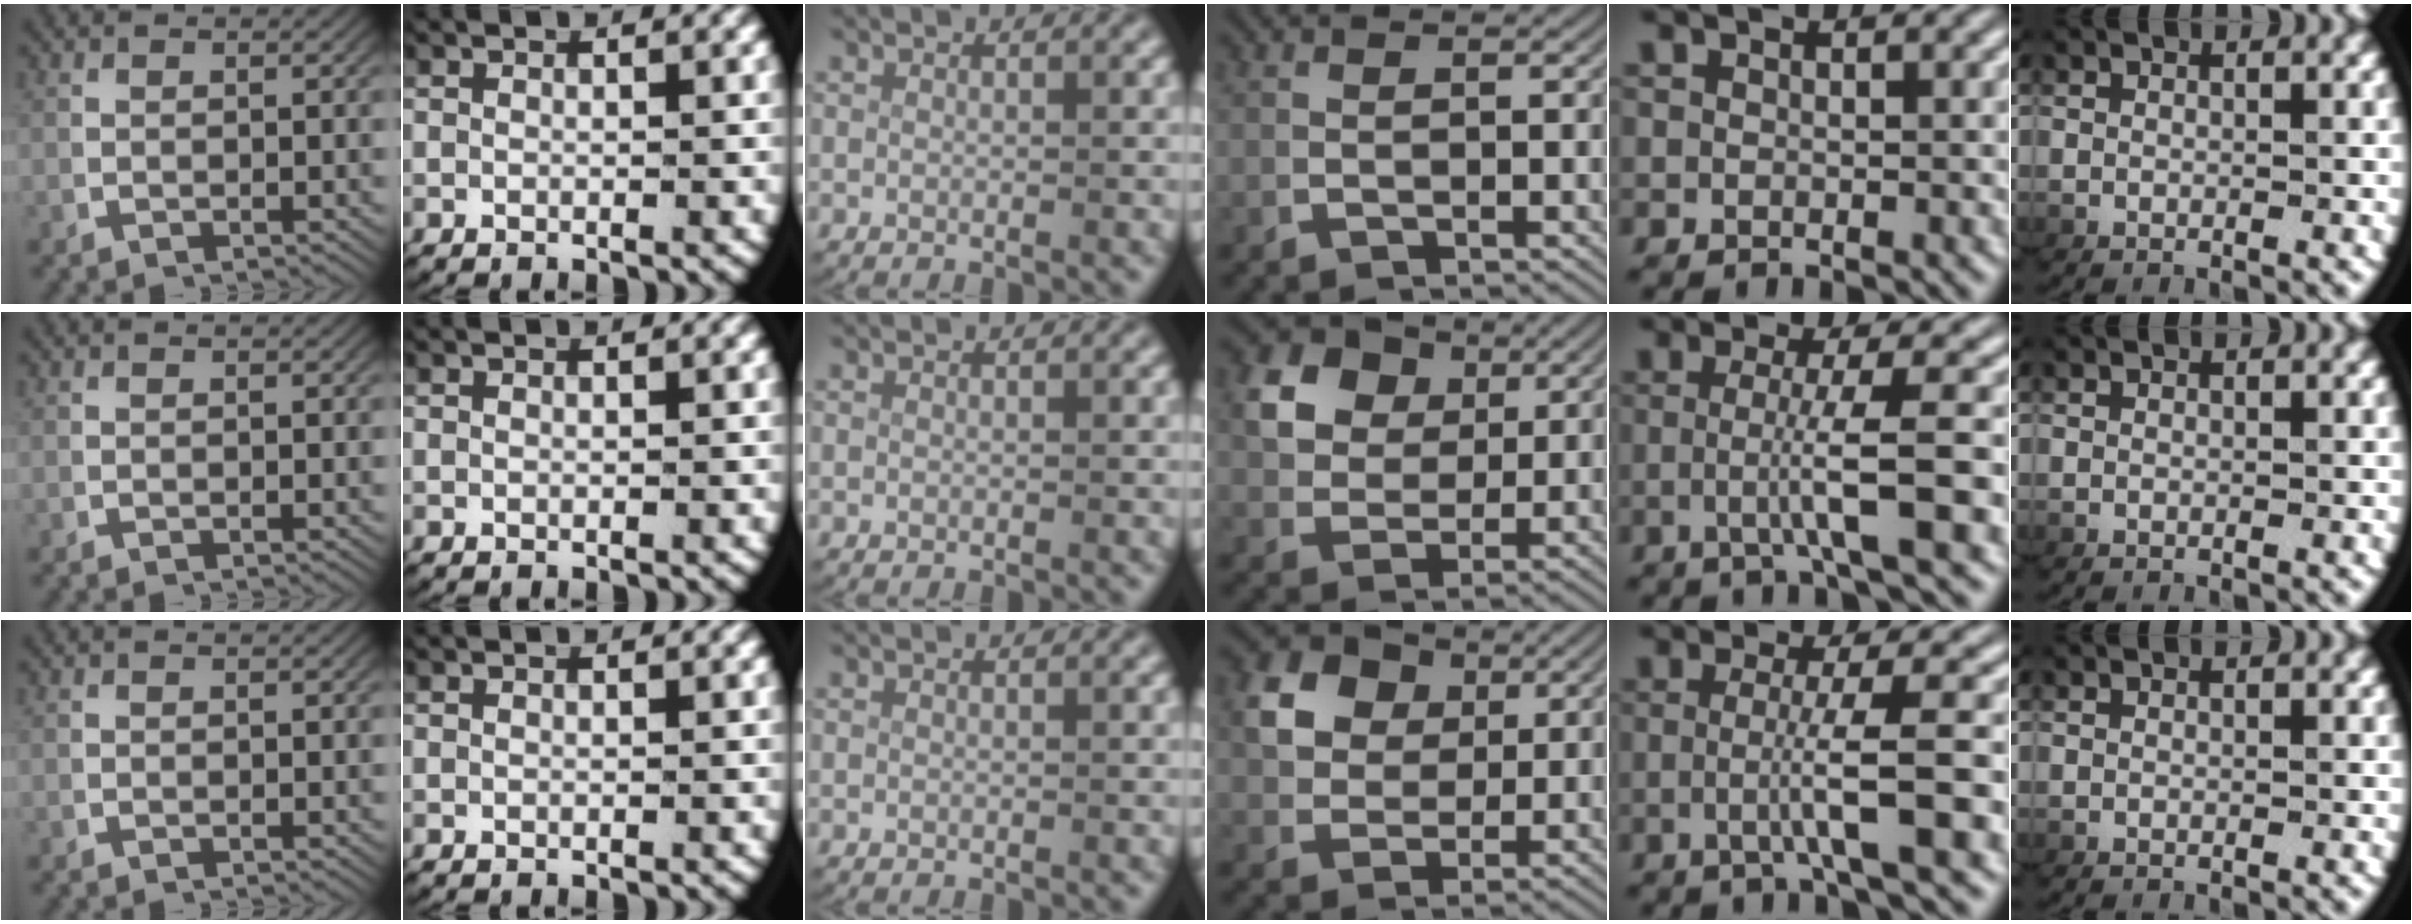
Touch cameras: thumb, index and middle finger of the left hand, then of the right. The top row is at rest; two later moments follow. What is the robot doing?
{"motion": "grasp_and_lifting", "object": "card"}